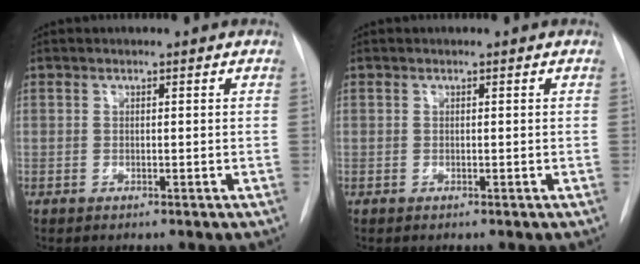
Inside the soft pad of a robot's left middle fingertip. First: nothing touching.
{"total": 0.0}